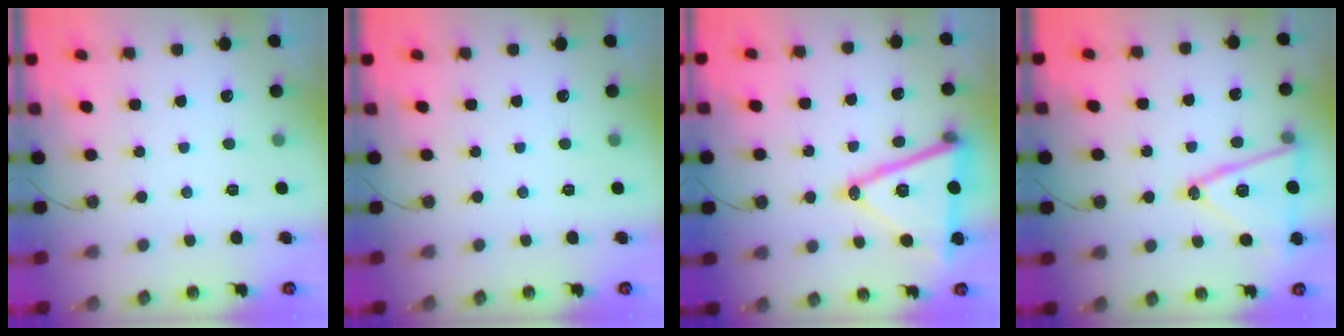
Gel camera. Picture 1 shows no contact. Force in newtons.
{"total": 0.0}
{"total": 19.2, "press": 18.8, "slide": 3.7}
{"total": 15.6, "press": 15.1, "slide": 3.8}